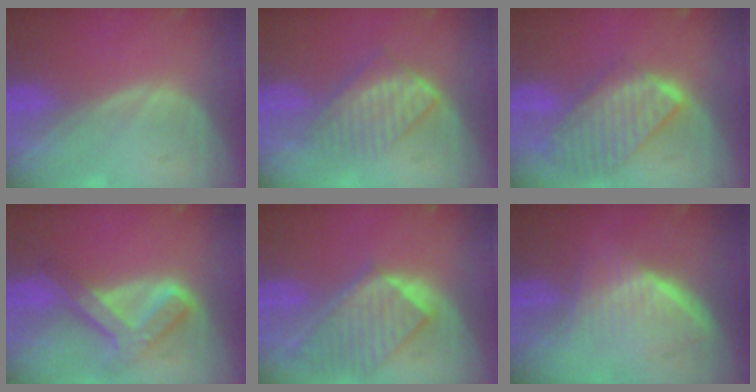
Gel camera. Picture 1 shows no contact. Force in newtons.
{"total": 6.3, "press": 6.1, "slide": 1.2}
{"total": 9.7, "press": 8.4, "slide": 4.9}
{"total": 7.8, "press": 6.6, "slide": 4.2}
{"total": 9.4, "press": 8.3, "slide": 4.6}
{"total": 6.7, "press": 6.0, "slide": 2.9}